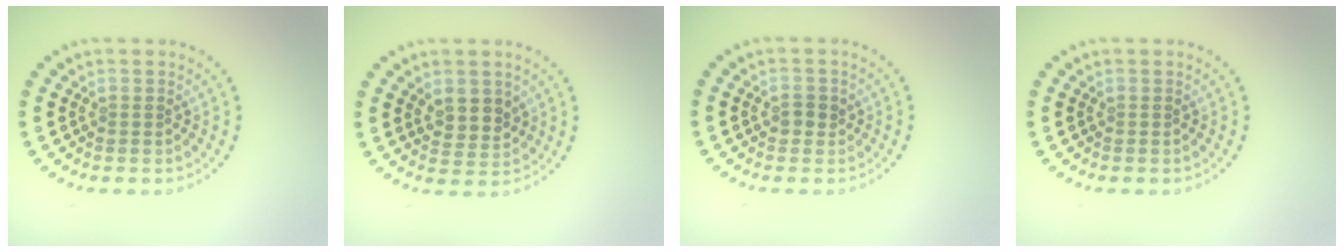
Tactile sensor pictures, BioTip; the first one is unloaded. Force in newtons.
{"total": 2.5, "press": 2.3, "slide": 1.1}
{"total": 1.3, "press": 1.2, "slide": 0.4}
{"total": 0.0}